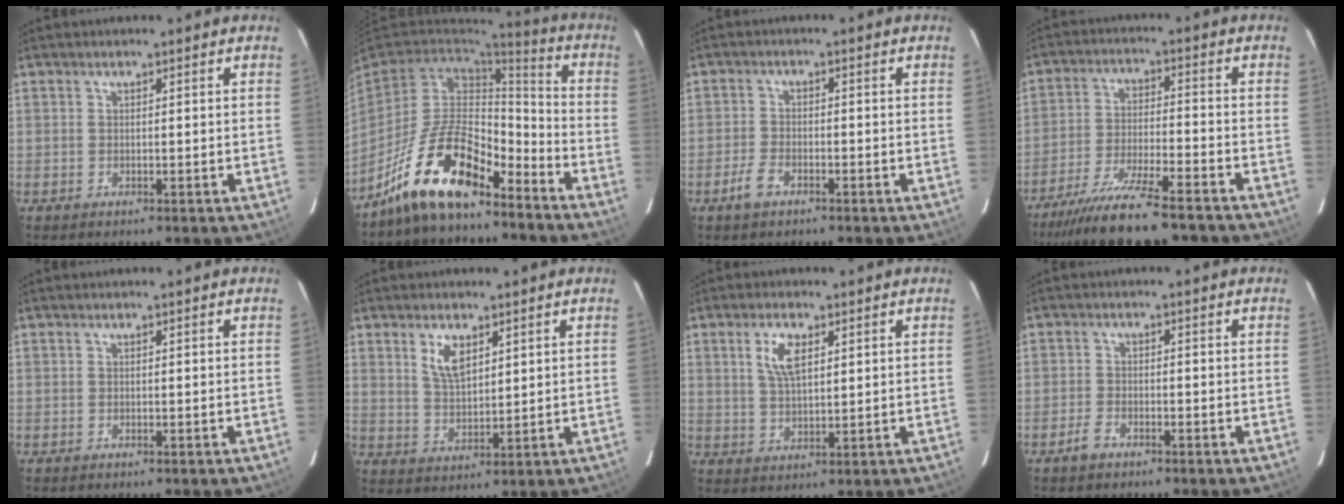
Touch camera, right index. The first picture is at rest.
{"total": 15.5, "force": [-11.3, 5.7, 9.0], "torque": [-0.185, 0.015, -0.206]}
{"total": 3.9, "force": [-2.6, 1.8, 2.3], "torque": [-0.063, 0.000, -0.050]}
{"total": 16.2, "force": [-13.7, 2.4, 8.2], "torque": [-0.174, -0.032, -0.227]}
{"total": 0.0}
{"total": 5.9, "force": [3.0, 2.8, 4.2], "torque": [-0.076, 0.001, 0.062]}
{"total": 5.8, "force": [2.3, 2.6, 4.6], "torque": [-0.087, 0.006, 0.048]}
{"total": 2.7, "force": [-2.0, 1.2, 1.3], "torque": [-0.040, 0.001, -0.041]}